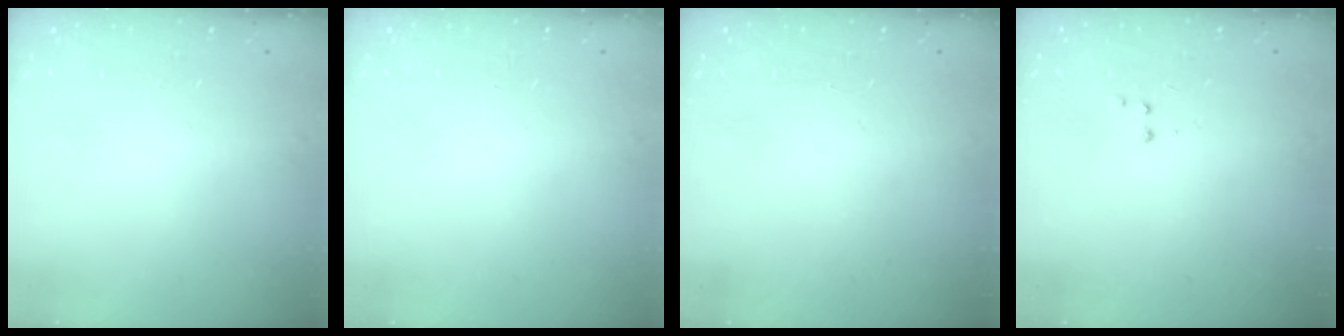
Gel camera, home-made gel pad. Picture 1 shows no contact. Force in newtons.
{"total": 0.0}
{"total": 0.0}
{"total": 2.6, "press": 2.5, "slide": 0.6}